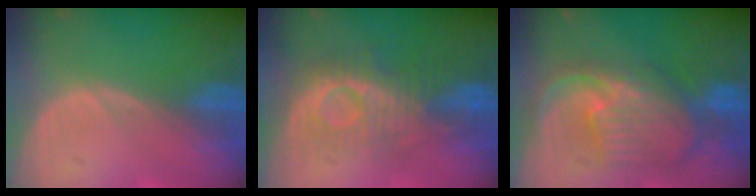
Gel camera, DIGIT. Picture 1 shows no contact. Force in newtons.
{"total": 8.7, "press": 8.5, "slide": 2.0}
{"total": 10.7, "press": 9.5, "slide": 5.0}